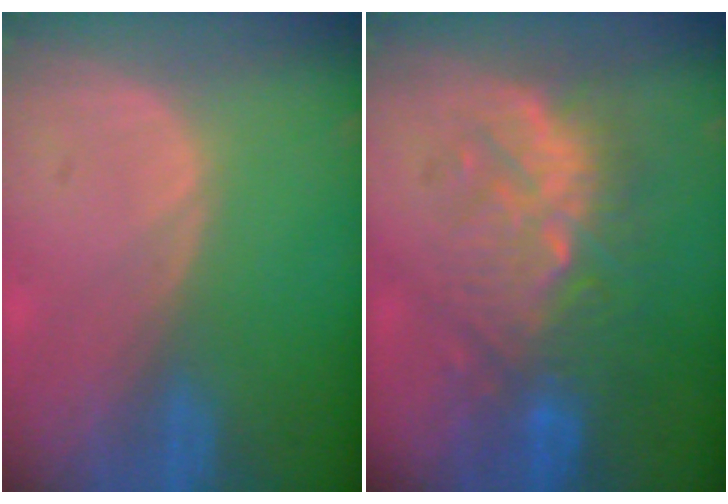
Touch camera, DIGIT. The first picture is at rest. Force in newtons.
{"total": 9.1, "press": 9.0, "slide": 1.7}